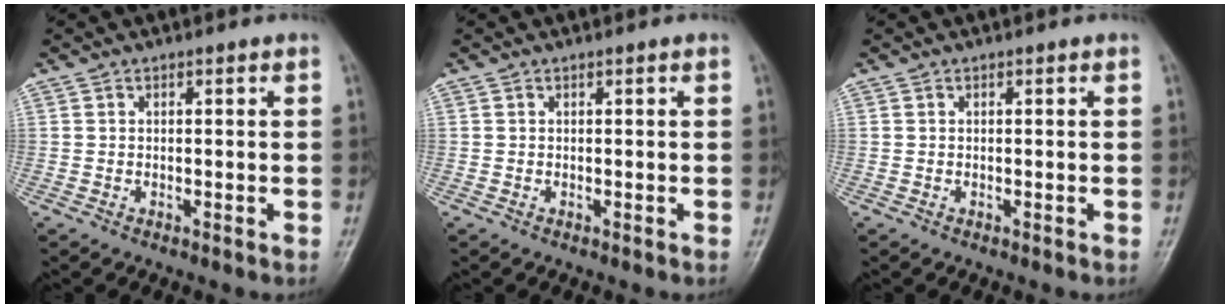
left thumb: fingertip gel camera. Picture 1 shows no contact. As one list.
[{"total": 0.0}, {"total": 0.0}]